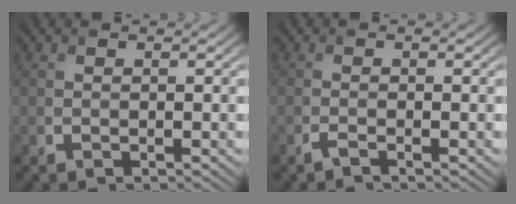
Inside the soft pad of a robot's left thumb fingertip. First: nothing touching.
{"total": 1.2, "force": [-1.0, 0.1, 0.7], "torque": [-0.016, 0.000, -0.023]}